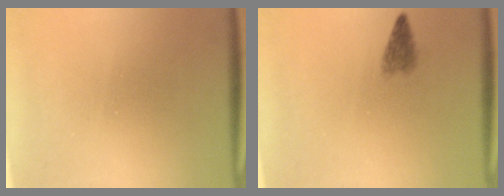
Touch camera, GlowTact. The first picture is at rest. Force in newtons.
{"total": 2.2}